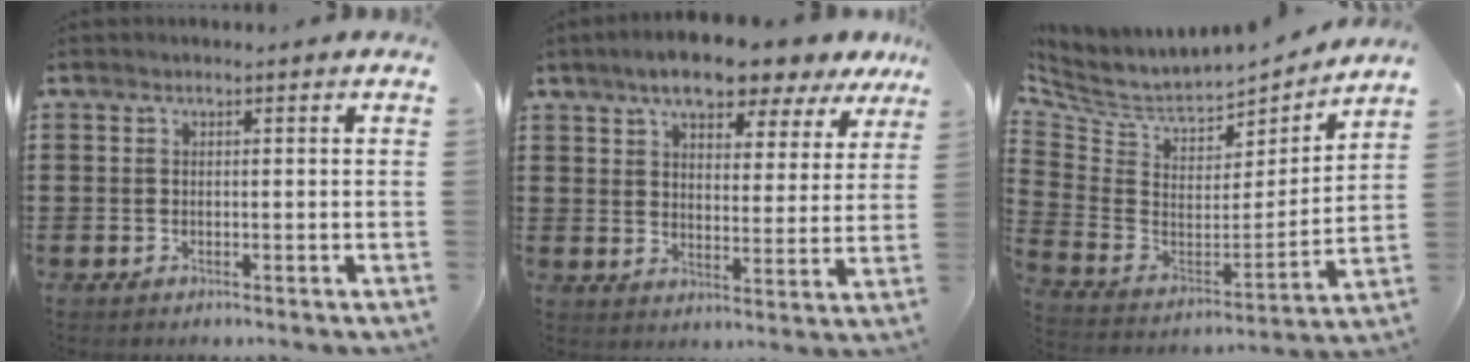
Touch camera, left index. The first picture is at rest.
{"total": 7.7, "force": [6.5, 1.8, 3.7], "torque": [-0.082, -0.018, 0.112]}
{"total": 5.3, "force": [4.7, 2.3, 1.2], "torque": [-0.058, -0.048, 0.077]}